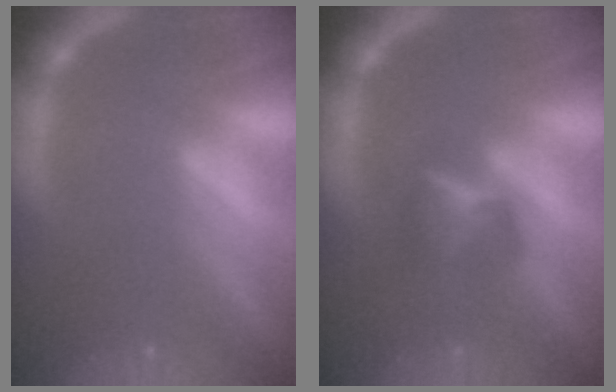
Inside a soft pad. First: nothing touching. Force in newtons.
{"total": 2.9}